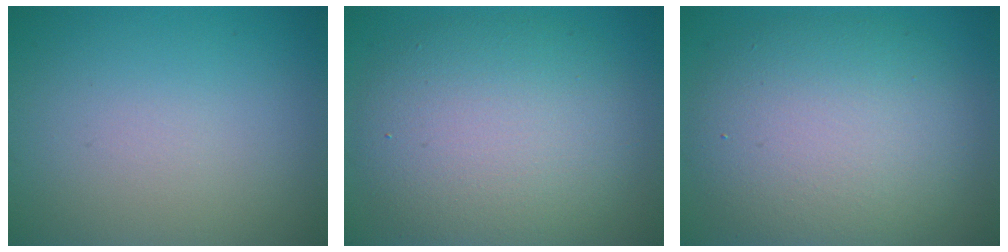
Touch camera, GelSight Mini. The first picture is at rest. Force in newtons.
{"total": 8.7, "press": 8.7, "slide": 0.7}
{"total": 10.5, "press": 10.5, "slide": 0.1}